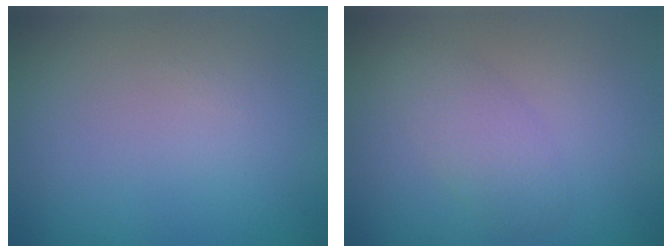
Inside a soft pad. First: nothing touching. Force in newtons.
{"total": 2.4, "press": 2.4, "slide": 0.1}